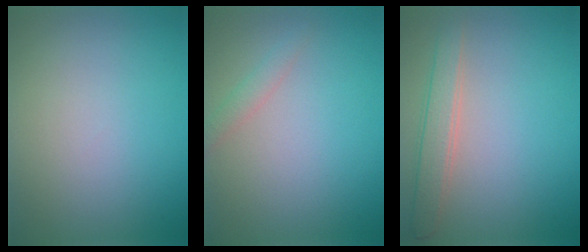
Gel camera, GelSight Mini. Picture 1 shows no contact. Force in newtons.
{"total": 1.2, "press": 1.2, "slide": 0.1}
{"total": 2.6, "press": 2.6, "slide": 0.2}